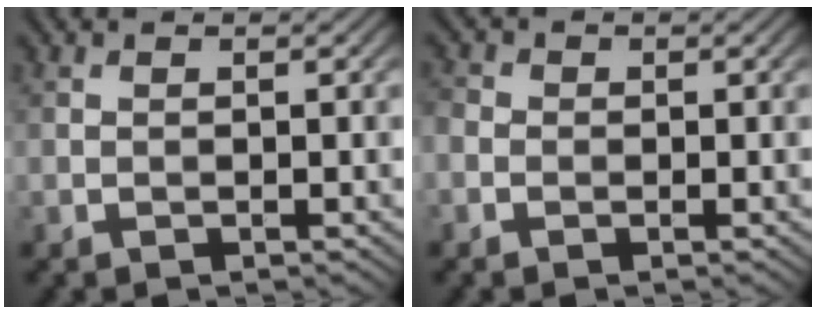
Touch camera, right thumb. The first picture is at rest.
{"total": 1.8, "force": [-0.7, 1.5, 0.7], "torque": [-0.016, 0.000, -0.019]}